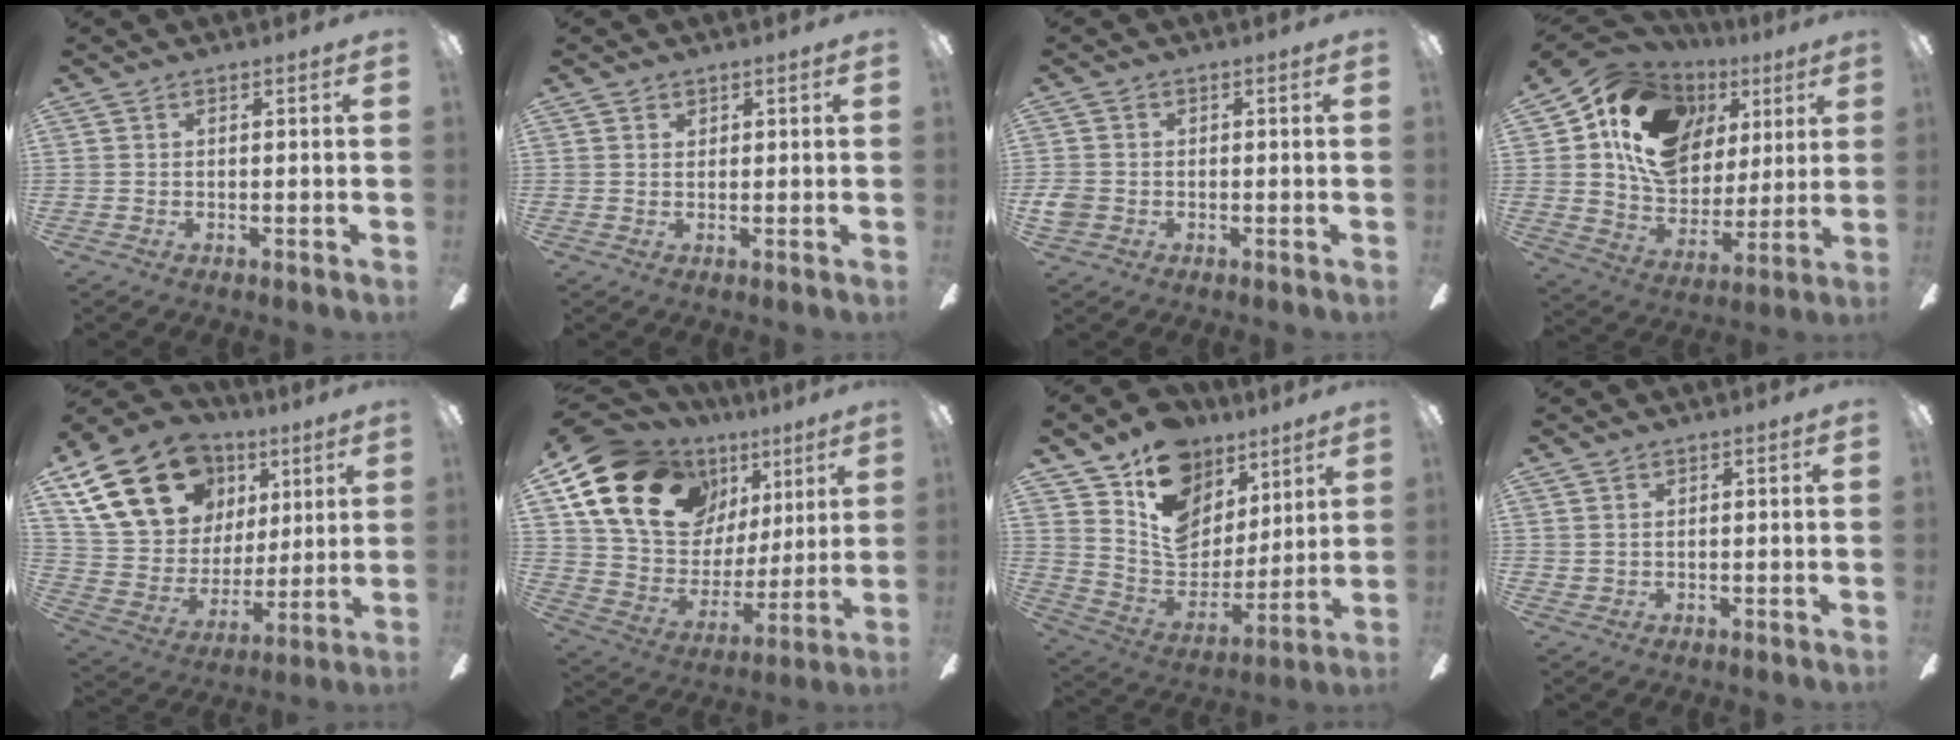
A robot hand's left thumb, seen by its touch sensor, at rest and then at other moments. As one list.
[{"total": 1.0, "force": [0.8, 0.7, 0.2], "torque": [0.004, -0.002, 0.013]}, {"total": 3.3, "force": [-0.7, 2.8, 1.6], "torque": [-0.031, 0.006, -0.012]}, {"total": 19.2, "force": [7.1, 14.8, 10.0], "torque": [-0.180, -0.028, 0.136]}, {"total": 23.2, "force": [11.3, 16.6, 11.6], "torque": [-0.223, -0.036, 0.219]}, {"total": 21.0, "force": [10.7, 14.6, 10.7], "torque": [-0.201, -0.037, 0.207]}, {"total": 17.2, "force": [10.0, 11.9, 7.6], "torque": [-0.123, -0.060, 0.188]}, {"total": 0.9, "force": [0.5, 0.7, 0.2], "torque": [-0.004, 0.004, 0.010]}]